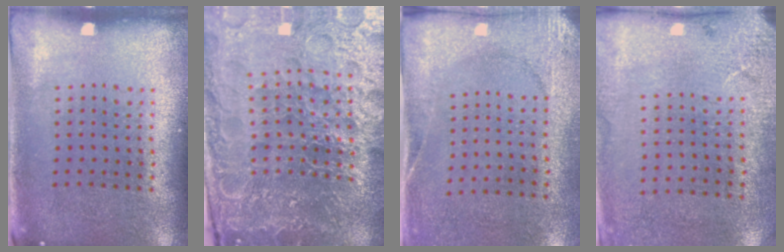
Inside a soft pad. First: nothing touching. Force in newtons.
{"total": 6.5, "press": 5.7, "slide": 3.1}
{"total": 2.6, "press": 2.1, "slide": 1.6}
{"total": 2.6, "press": 2.1, "slide": 1.5}